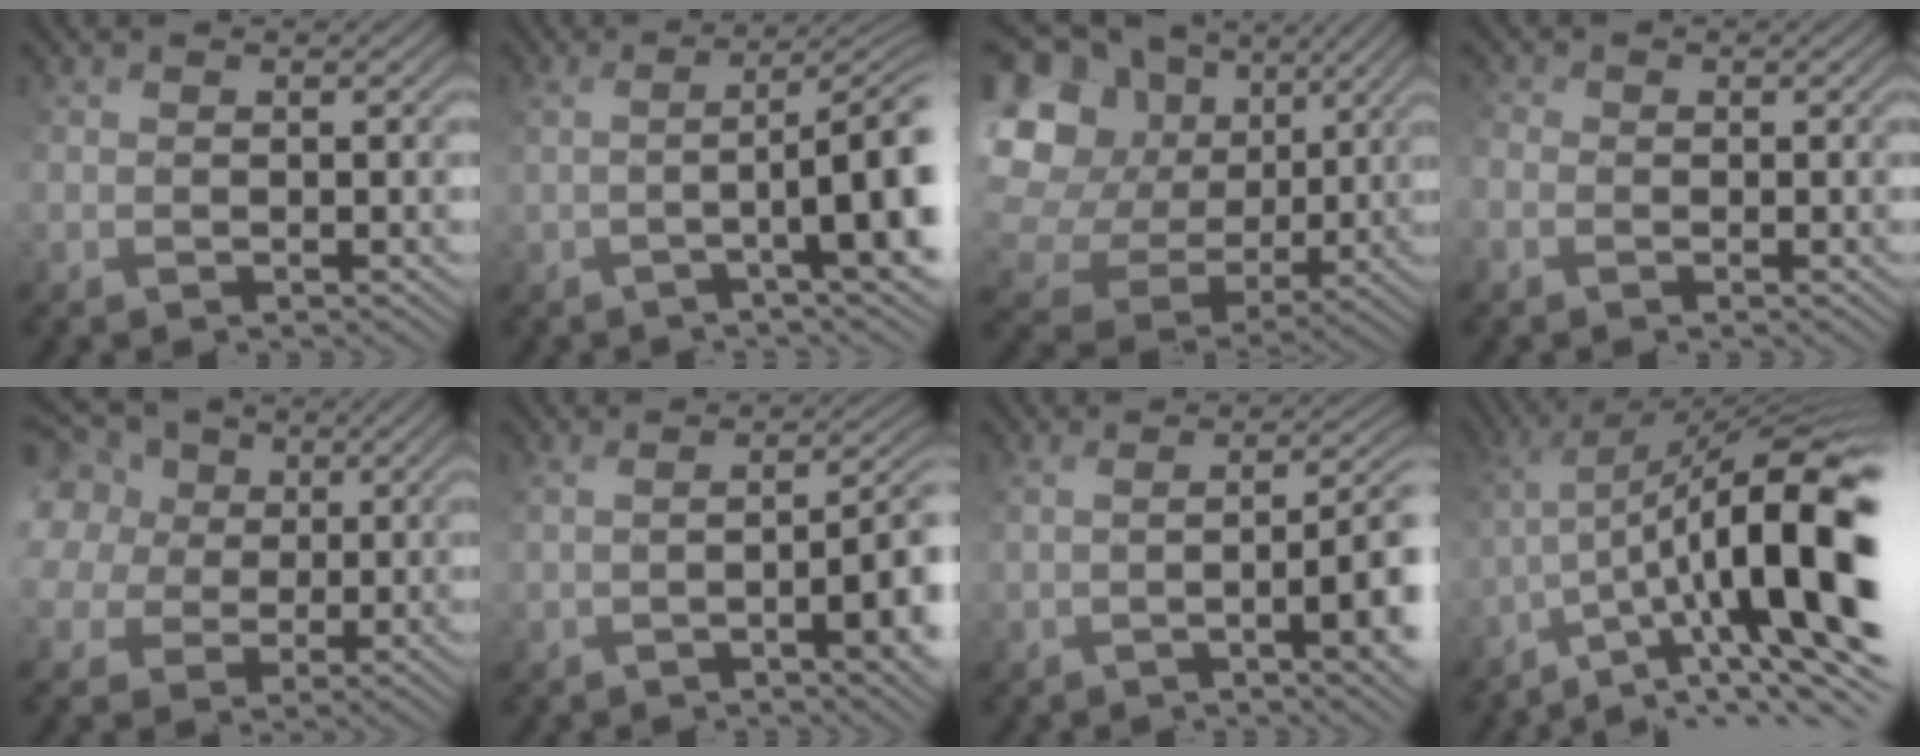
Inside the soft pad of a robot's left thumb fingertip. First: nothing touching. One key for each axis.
{"total": 9.6, "fx": -1.6, "fy": 1.6, "fz": 9.3, "tx": -0.122, "ty": 0.006, "tz": -0.015}
{"total": 20.2, "fx": 6.7, "fy": 17.0, "fz": 8.5, "tx": -0.279, "ty": 0.032, "tz": 0.134}
{"total": 1.3, "fx": -0.7, "fy": 1.0, "fz": 0.4, "tx": -0.029, "ty": -0.006, "tz": -0.010}
{"total": 13.7, "fx": 4.9, "fy": 11.2, "fz": 6.2, "tx": -0.247, "ty": 0.027, "tz": 0.089}
{"total": 8.4, "fx": -1.9, "fy": 2.4, "fz": 7.8, "tx": -0.098, "ty": -0.002, "tz": -0.021}
{"total": 8.8, "fx": -1.2, "fy": 2.3, "fz": 8.4, "tx": -0.107, "ty": 0.001, "tz": -0.009}
{"total": 18.0, "fx": -3.0, "fy": 6.1, "fz": 16.7, "tx": -0.269, "ty": -0.005, "tz": -0.033}